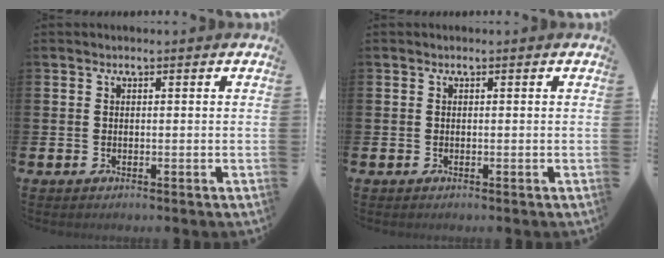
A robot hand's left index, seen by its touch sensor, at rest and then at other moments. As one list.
[{"total": 0.0}]